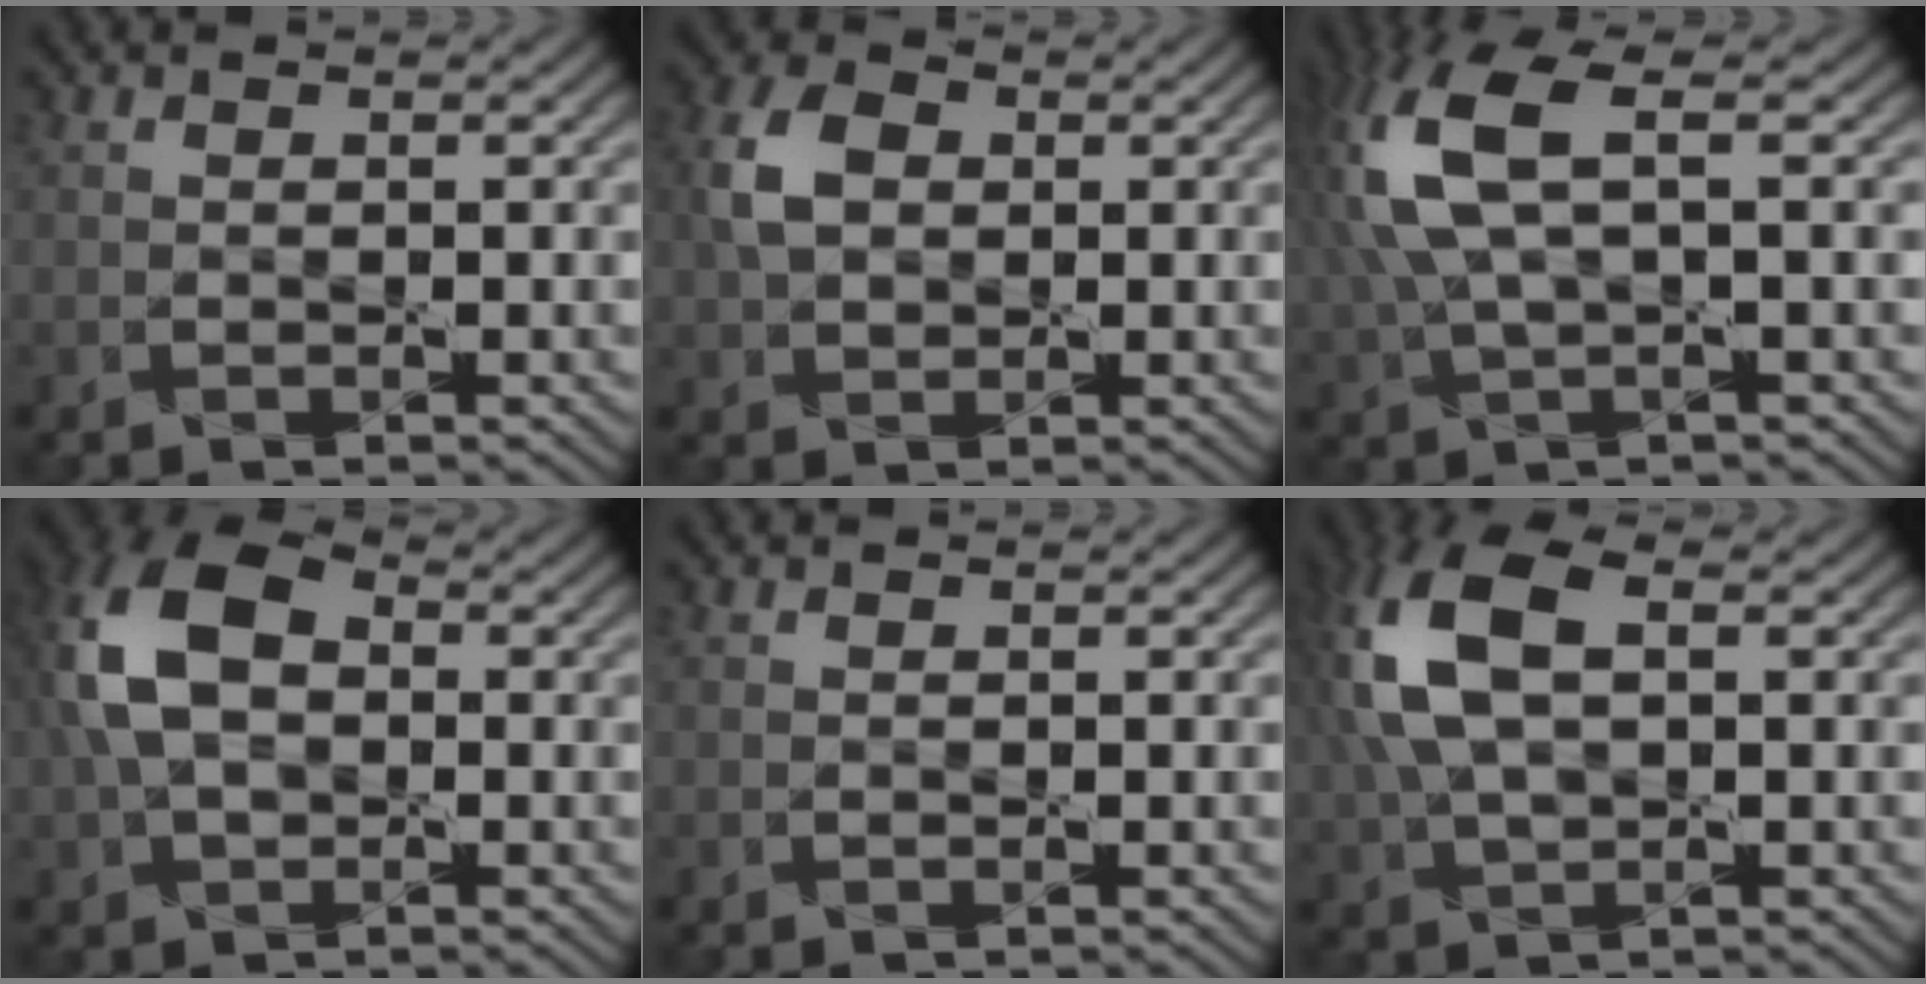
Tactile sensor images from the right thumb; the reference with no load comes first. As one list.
[{"total": 5.1, "force": [0.9, 3.7, 3.4], "torque": [-0.084, 0.007, 0.010]}, {"total": 10.6, "force": [2.9, 4.2, 9.2], "torque": [-0.241, 0.015, 0.058]}, {"total": 12.1, "force": [0.9, 8.1, 9.0], "torque": [-0.212, 0.016, 0.006]}, {"total": 0.0}, {"total": 11.6, "force": [2.6, 6.4, 9.3], "torque": [-0.245, 0.013, 0.050]}]